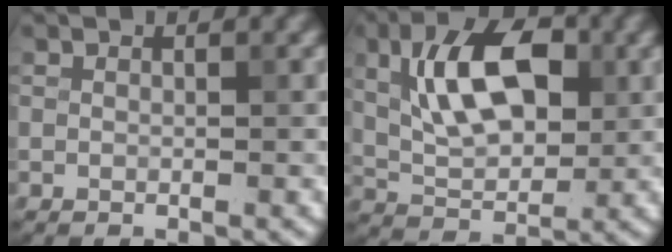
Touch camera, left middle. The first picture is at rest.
{"total": 8.3, "force": [2.0, 4.3, 6.8], "torque": [-0.114, 0.014, 0.030]}